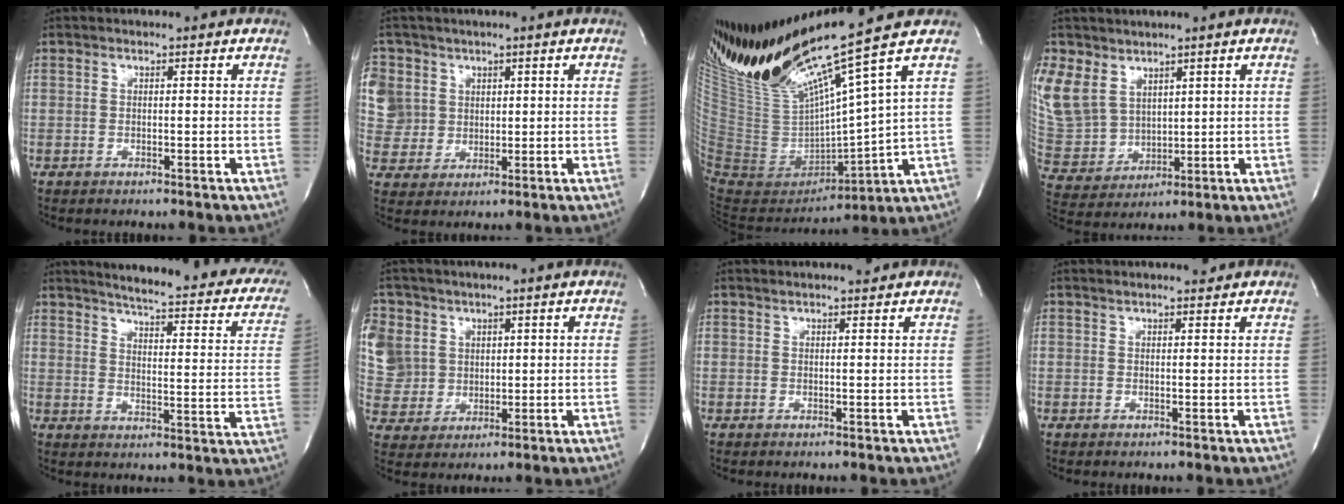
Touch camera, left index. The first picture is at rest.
{"total": 9.8, "force": [3.0, 9.3, 1.1], "torque": [-0.045, 0.021, 0.078]}
{"total": 21.3, "force": [15.9, -0.9, 14.1], "torque": [-0.246, -0.032, 0.307]}
{"total": 15.8, "force": [8.0, 12.0, 6.4], "torque": [-0.208, 0.018, 0.182]}
{"total": 23.2, "force": [19.4, 4.0, 12.1], "torque": [-0.157, -0.052, 0.212]}
{"total": 14.1, "force": [4.6, 12.9, 3.5], "torque": [-0.133, 0.035, 0.116]}
{"total": 1.8, "force": [1.7, -0.1, 0.6], "torque": [-0.010, 0.007, 0.022]}
{"total": 1.9, "force": [1.8, 0.2, 0.6], "torque": [-0.011, 0.008, 0.023]}